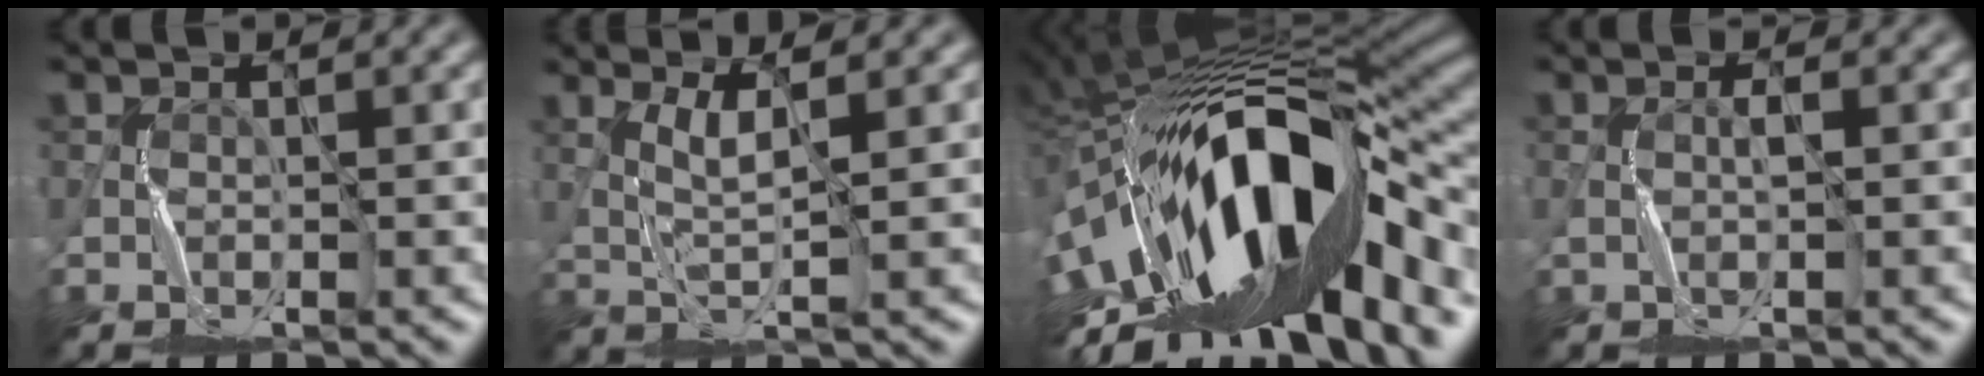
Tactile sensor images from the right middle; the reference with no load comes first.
{"total": 2.6, "force": [1.1, -0.5, 2.3], "torque": [-0.057, -0.006, 0.030]}
{"total": 18.4, "force": [-4.6, 7.6, 16.1], "torque": [-0.292, 0.015, -0.089]}
{"total": 1.0, "force": [0.0, -0.1, 1.0], "torque": [-0.020, 0.005, 0.002]}